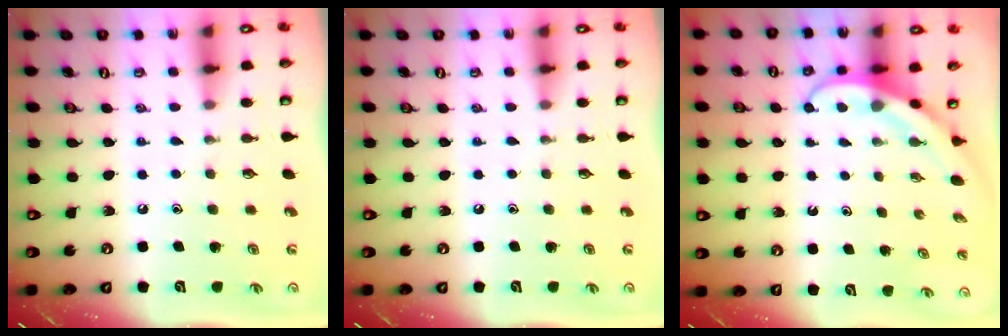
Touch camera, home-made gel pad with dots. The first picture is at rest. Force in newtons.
{"total": 0.0}
{"total": 3.8, "press": 3.8, "slide": 0.3}